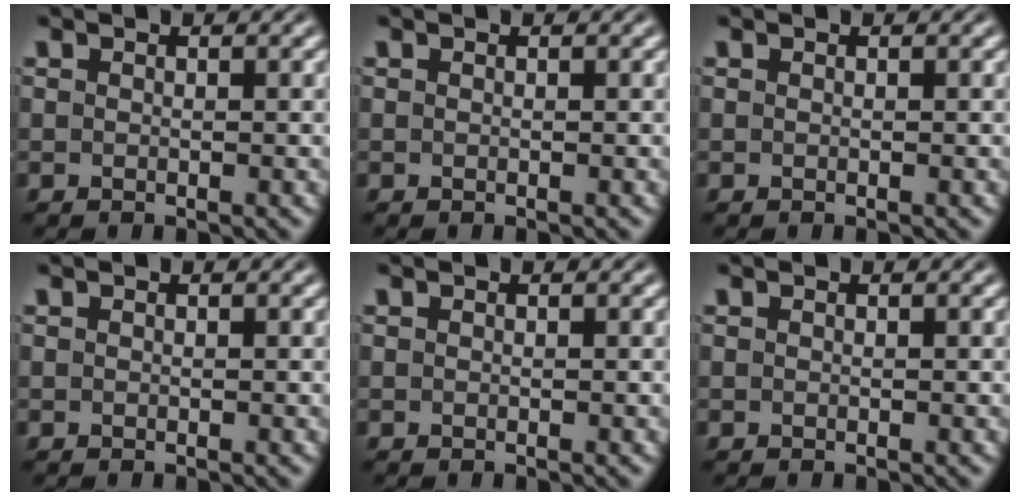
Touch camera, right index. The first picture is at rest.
{"total": 0.0}
{"total": 0.0}
{"total": 0.0}
{"total": 0.0}
{"total": 0.0}